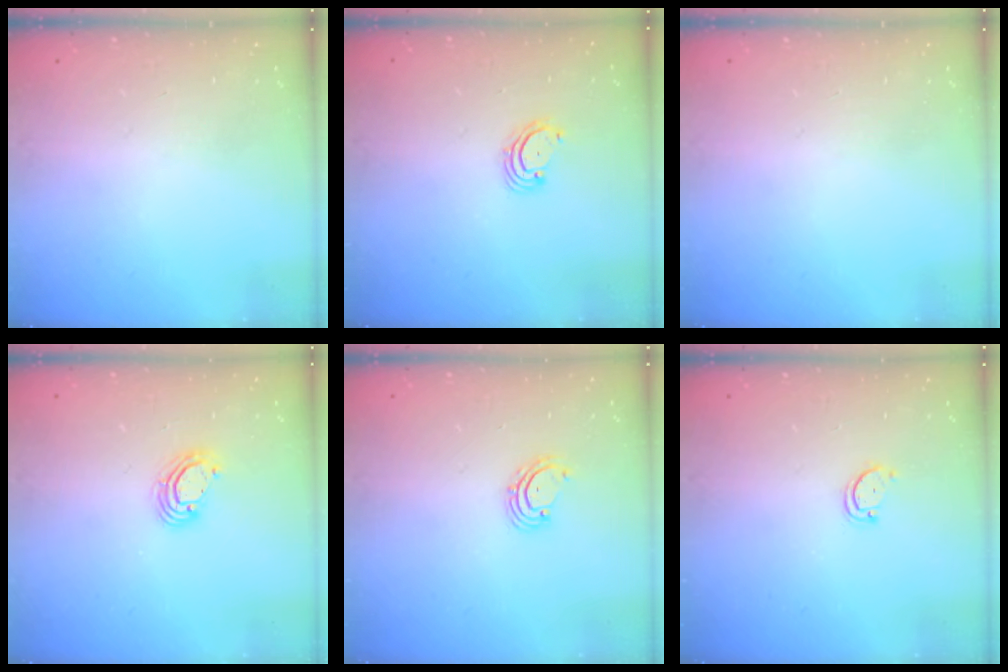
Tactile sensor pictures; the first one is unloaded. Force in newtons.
{"total": 2.6, "press": 2.6, "slide": 0.3}
{"total": 0.0}
{"total": 5.6, "press": 5.6, "slide": 0.3}
{"total": 2.5, "press": 2.4, "slide": 0.4}
{"total": 2.8, "press": 2.8, "slide": 0.3}